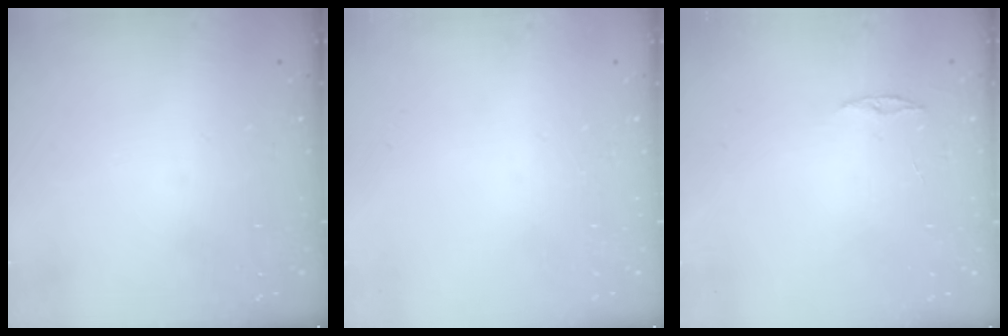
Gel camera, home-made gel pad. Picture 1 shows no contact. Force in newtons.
{"total": 0.0}
{"total": 3.0, "press": 2.9, "slide": 0.3}